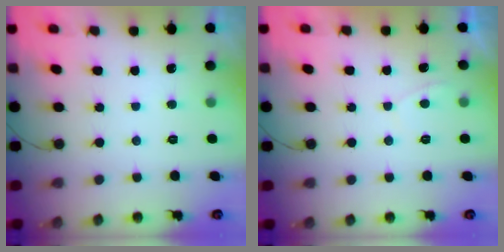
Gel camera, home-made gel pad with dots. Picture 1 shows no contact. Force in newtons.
{"total": 0.5, "press": 0.2, "slide": 0.5}